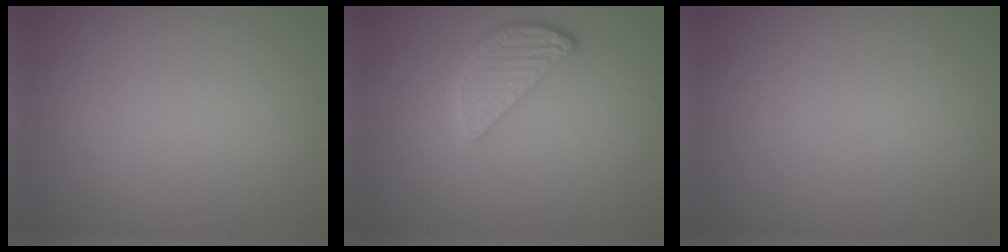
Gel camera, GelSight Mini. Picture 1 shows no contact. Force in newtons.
{"total": 3.5, "press": 2.9, "slide": 2.0}
{"total": 0.0}